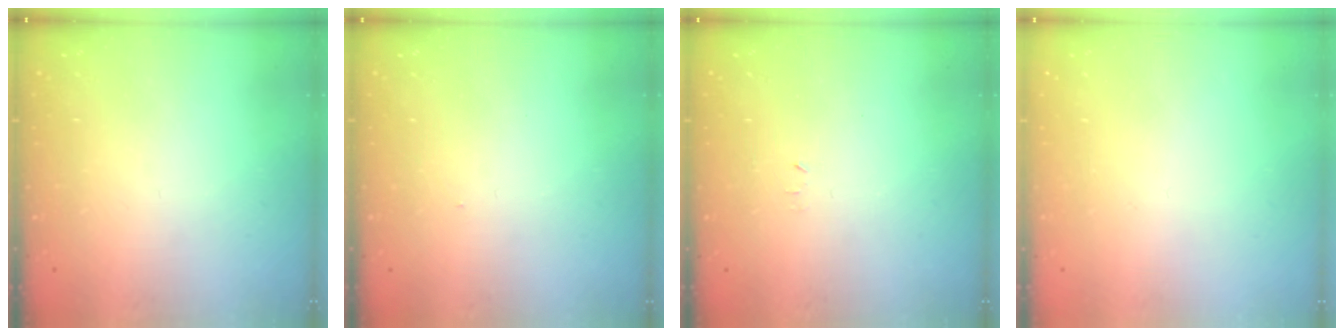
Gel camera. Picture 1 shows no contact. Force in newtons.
{"total": 3.2, "press": 3.2, "slide": 0.5}
{"total": 2.4, "press": 2.4, "slide": 0.4}
{"total": 1.7, "press": 1.7, "slide": 0.1}